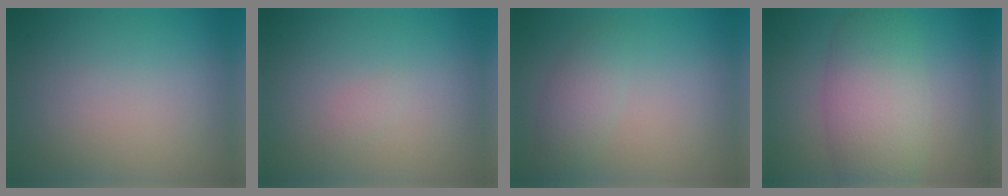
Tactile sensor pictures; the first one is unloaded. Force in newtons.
{"total": 0.6, "press": 0.6, "slide": 0.0}
{"total": 2.2, "press": 2.2, "slide": 0.1}
{"total": 6.9, "press": 6.9, "slide": 0.5}